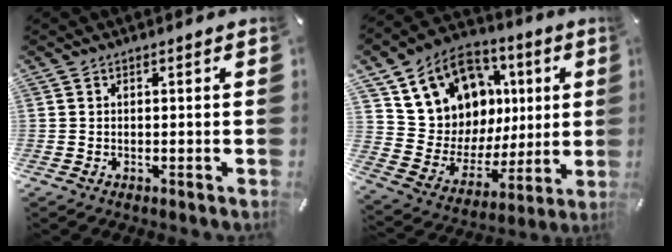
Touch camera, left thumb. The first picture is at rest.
{"total": 14.8, "force": [6.8, 12.4, 4.1], "torque": [-0.080, -0.049, 0.145]}